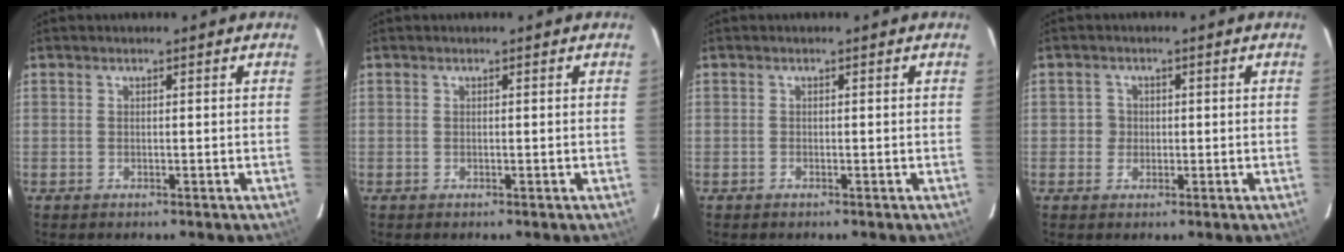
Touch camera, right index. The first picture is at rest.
{"total": 0.0}
{"total": 0.0}
{"total": 1.9, "force": [-0.1, 1.9, 0.3], "torque": [-0.001, 0.006, -0.004]}